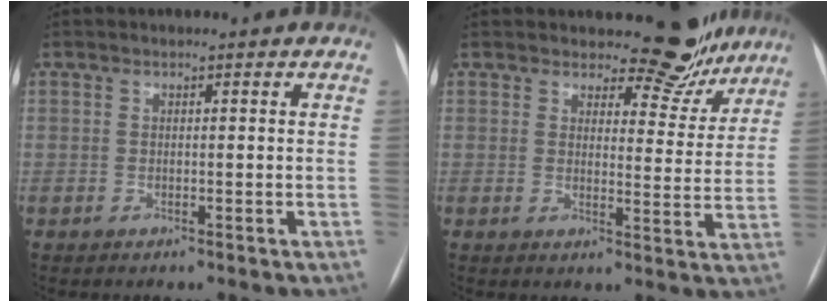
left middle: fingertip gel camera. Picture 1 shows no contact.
{"total": 8.2, "force": [7.4, 3.2, 1.6], "torque": [-0.001, -0.022, 0.078]}